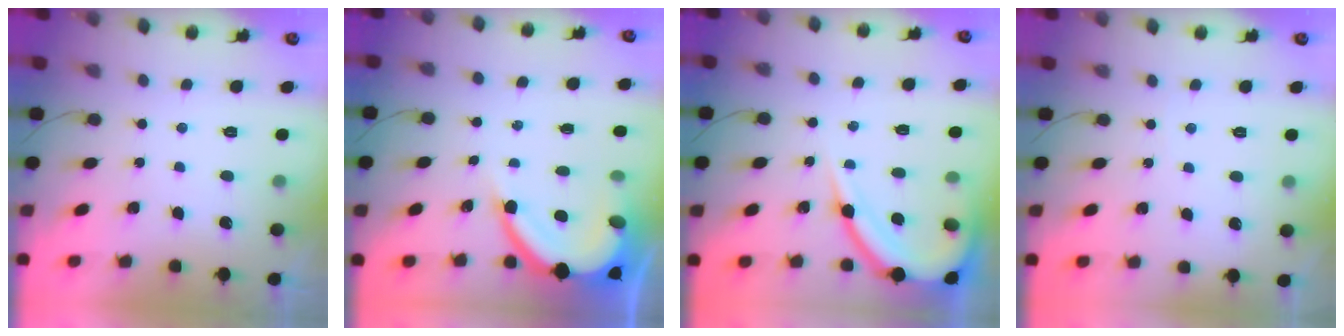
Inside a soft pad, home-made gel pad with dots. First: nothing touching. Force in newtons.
{"total": 11.6, "press": 11.5, "slide": 1.5}
{"total": 10.9, "press": 10.9, "slide": 1.3}
{"total": 2.3, "press": 2.2, "slide": 0.3}